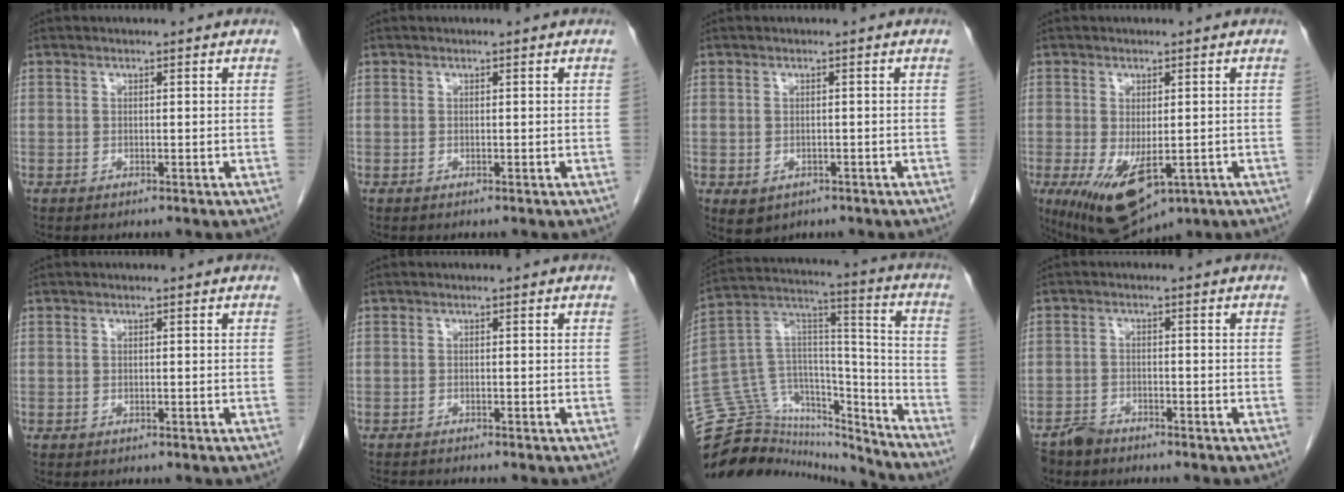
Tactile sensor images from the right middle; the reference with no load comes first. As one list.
[{"total": 0.0}, {"total": 2.9, "force": [-1.3, 2.2, 1.3], "torque": [-0.018, -0.002, -0.007]}, {"total": 10.8, "force": [-4.2, 5.0, 8.5], "torque": [-0.148, -0.027, -0.052]}, {"total": 0.0}, {"total": 3.5, "force": [-3.3, 0.2, 1.2], "torque": [-0.013, -0.010, -0.051]}, {"total": 26.2, "force": [-24.8, 6.5, 5.3], "torque": [-0.137, 0.049, -0.393]}, {"total": 2.8, "force": [-2.6, 1.1, 0.3], "torque": [-0.011, -0.001, -0.045]}]